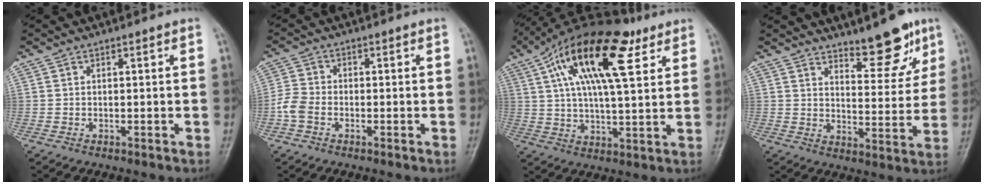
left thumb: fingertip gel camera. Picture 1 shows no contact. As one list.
[{"total": 4.2, "force": [-1.7, 3.0, 2.3], "torque": [-0.049, 0.006, -0.042]}, {"total": 20.7, "force": [9.0, 7.9, 17.0], "torque": [-0.282, 0.000, 0.149]}, {"total": 10.3, "force": [7.3, 3.6, 6.2], "torque": [-0.057, -0.056, 0.114]}]